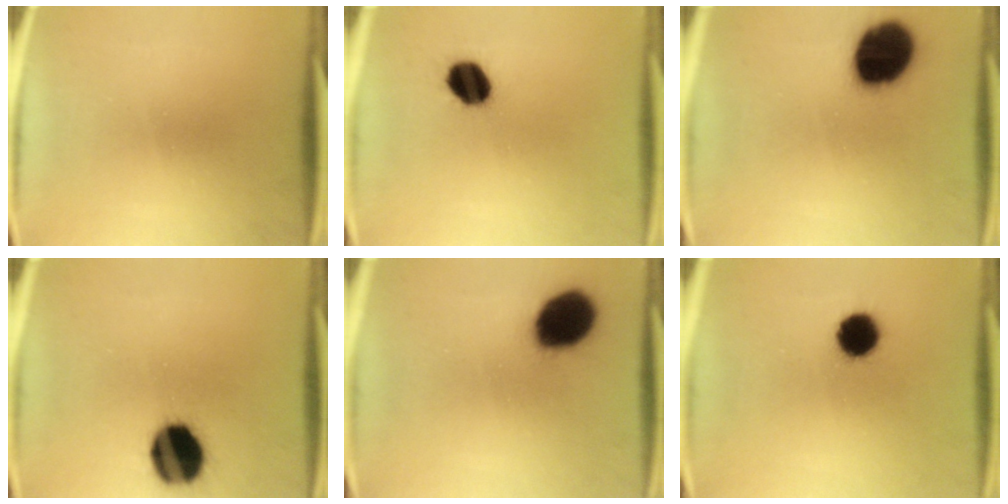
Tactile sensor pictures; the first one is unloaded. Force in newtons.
{"total": 8.5}
{"total": 19.6}
{"total": 15.7}
{"total": 16.4}
{"total": 9.0}